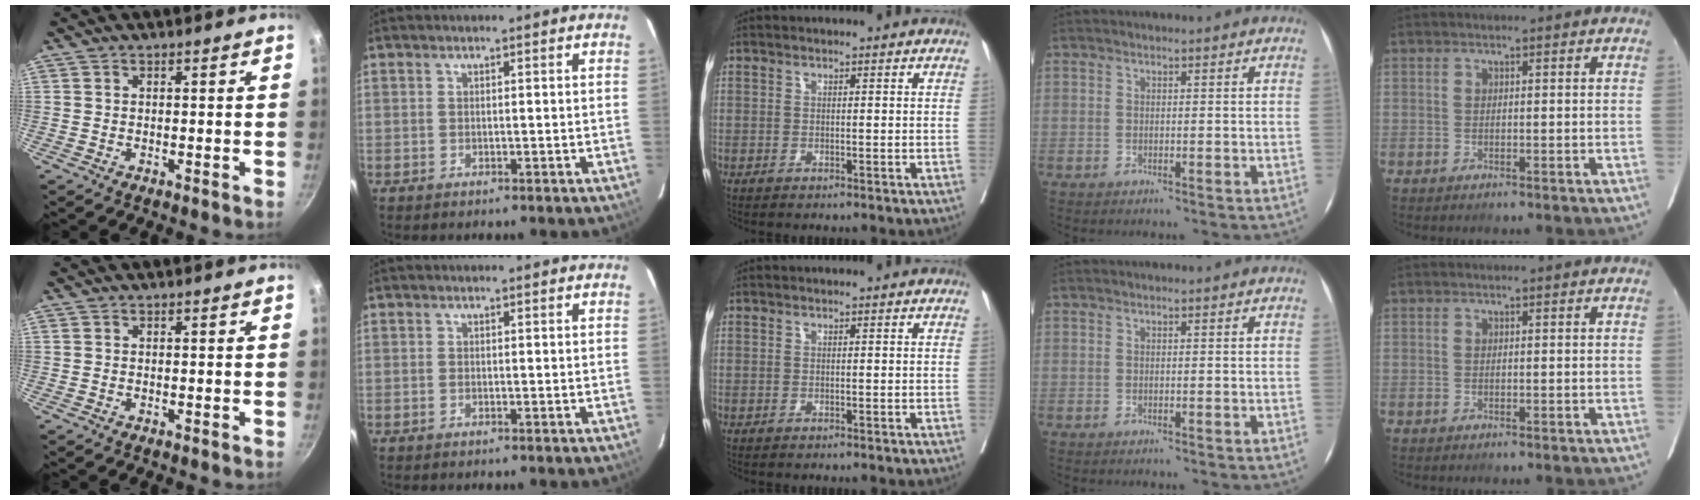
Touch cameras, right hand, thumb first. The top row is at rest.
{}